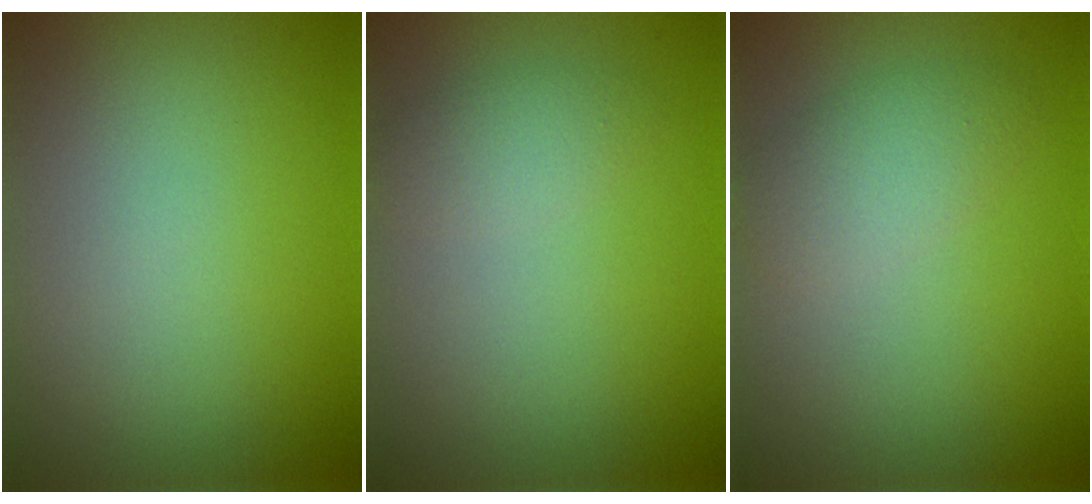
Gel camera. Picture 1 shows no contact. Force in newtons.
{"total": 1.6, "press": 1.6, "slide": 0.1}
{"total": 2.5, "press": 2.5, "slide": 0.0}